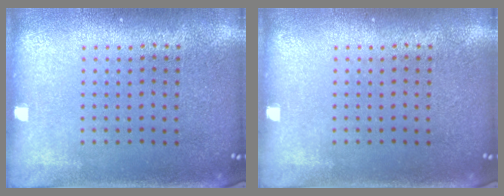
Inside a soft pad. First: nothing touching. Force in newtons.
{"total": 0.0}